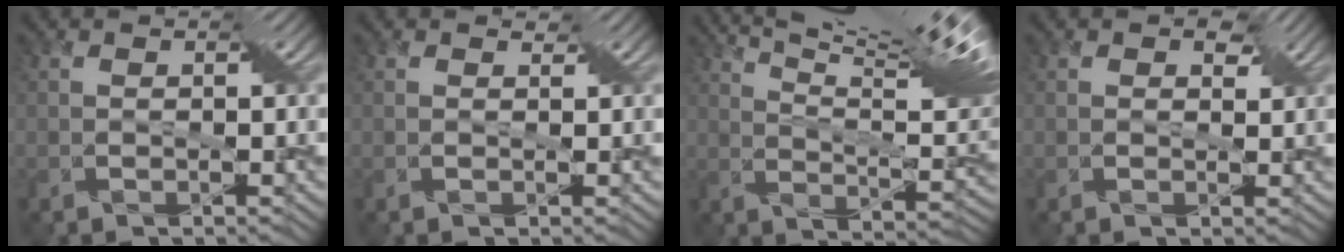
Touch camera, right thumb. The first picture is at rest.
{"total": 0.6, "force": [0.6, 0.2, -0.1], "torque": [-0.008, 0.007, 0.002]}
{"total": 14.8, "force": [11.3, 1.4, 9.5], "torque": [-0.177, 0.011, 0.176]}
{"total": 2.5, "force": [1.5, 1.6, 1.2], "torque": [-0.018, 0.004, 0.001]}